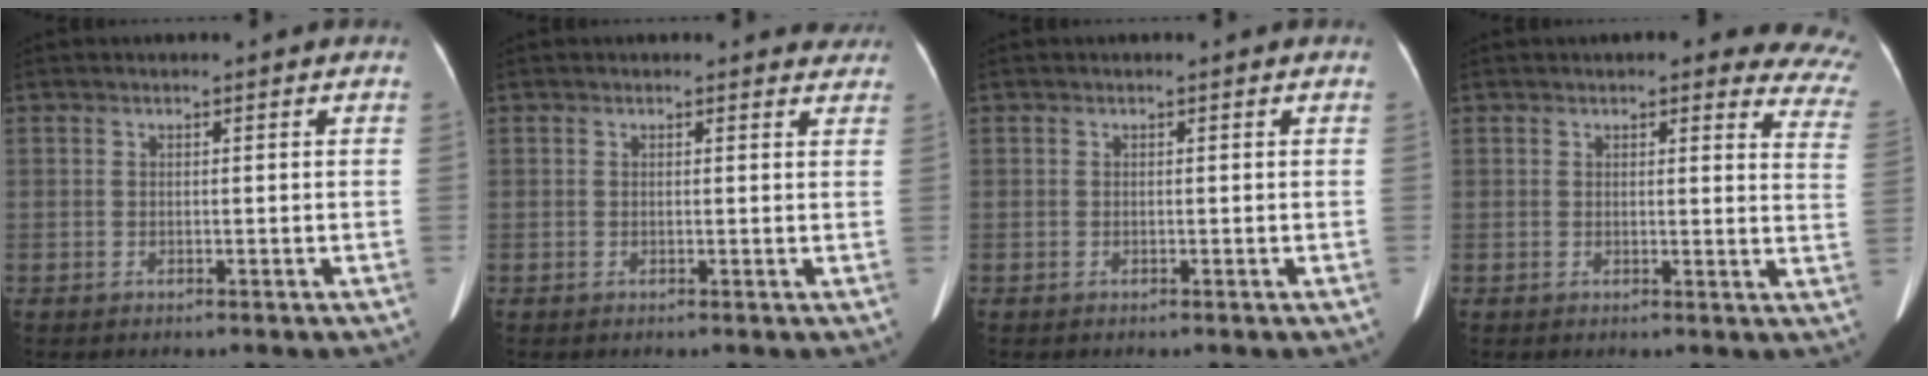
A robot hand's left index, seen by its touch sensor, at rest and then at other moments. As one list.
[{"total": 3.1, "force": [2.8, 1.2, 0.0], "torque": [0.011, -0.011, 0.006]}, {"total": 0.0}, {"total": 14.6, "force": [12.7, 3.5, 6.3], "torque": [-0.032, -0.032, 0.107]}]